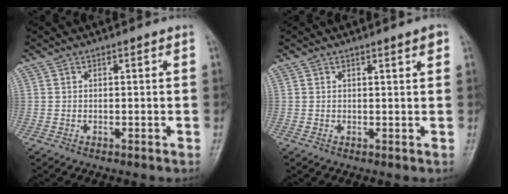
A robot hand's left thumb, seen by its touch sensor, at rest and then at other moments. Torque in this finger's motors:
{"motor_torque": [-0.03, 0.00, 0.07, 0.06, 0.05]}